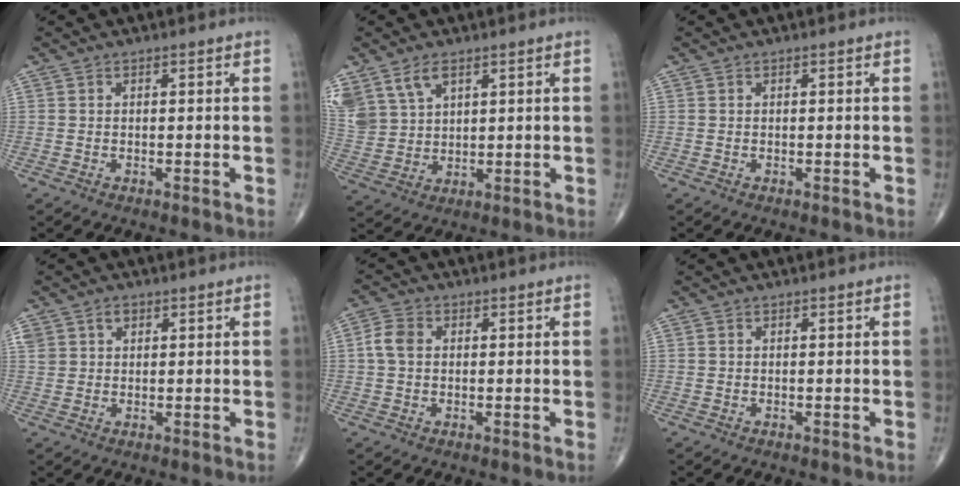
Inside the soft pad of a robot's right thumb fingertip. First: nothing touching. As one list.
[{"total": 10.5, "force": [5.9, 6.5, 5.7], "torque": [-0.125, -0.005, 0.131]}, {"total": 0.0}, {"total": 3.2, "force": [1.5, 2.5, 1.3], "torque": [-0.015, -0.003, 0.032]}, {"total": 4.0, "force": [0.4, 3.0, 2.7], "torque": [-0.057, 0.011, 0.002]}, {"total": 0.0}]